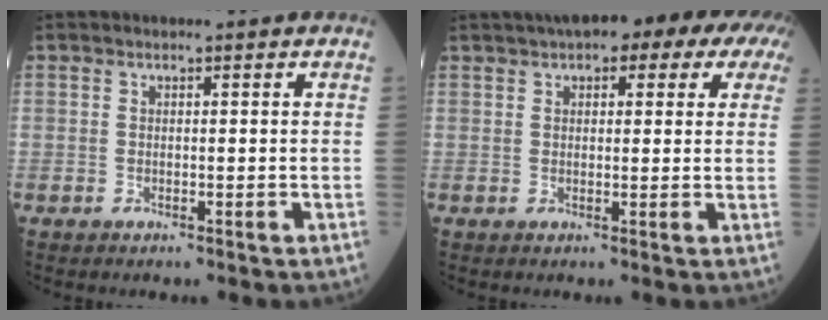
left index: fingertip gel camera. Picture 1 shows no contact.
{"total": 14.6, "force": [8.8, 4.8, 10.5], "torque": [-0.146, 0.056, 0.105]}